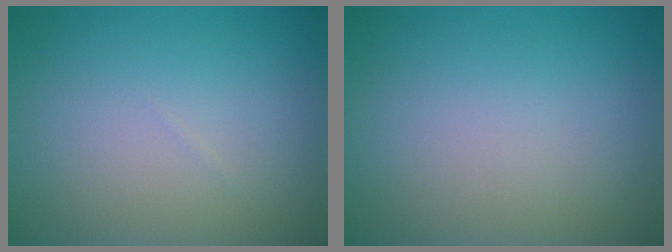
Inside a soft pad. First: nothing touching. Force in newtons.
{"total": 0.0}